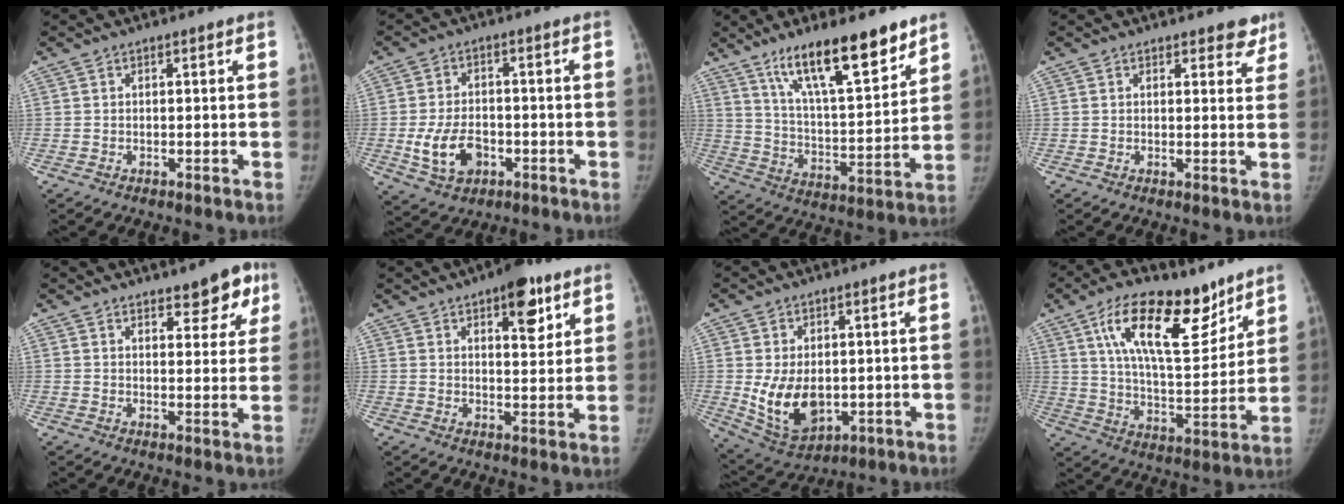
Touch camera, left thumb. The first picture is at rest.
{"total": 8.6, "force": [-2.5, 5.8, 5.8], "torque": [-0.100, 0.011, -0.037]}
{"total": 18.7, "force": [12.6, 4.8, 12.9], "torque": [-0.182, -0.066, 0.220]}
{"total": 3.9, "force": [3.0, 1.8, 1.6], "torque": [0.011, -0.015, 0.030]}
{"total": 7.6, "force": [4.8, 3.3, 4.9], "torque": [-0.023, -0.023, 0.060]}
{"total": 9.3, "force": [5.2, 3.9, 6.7], "torque": [-0.066, -0.024, 0.071]}
{"total": 10.9, "force": [-0.7, 7.2, 8.2], "torque": [-0.123, -0.015, 0.011]}
{"total": 19.7, "force": [11.5, 8.3, 13.7], "torque": [-0.192, -0.059, 0.201]}